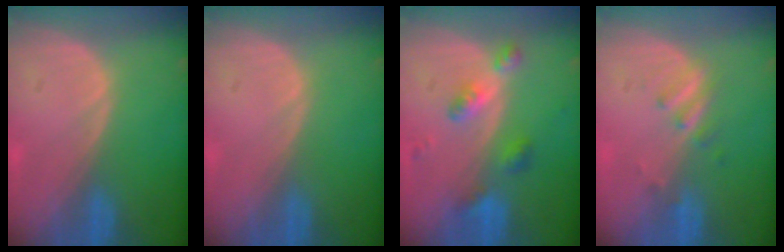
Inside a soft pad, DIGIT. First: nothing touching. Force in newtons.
{"total": 0.0}
{"total": 5.6, "press": 4.9, "slide": 2.7}
{"total": 2.8, "press": 2.6, "slide": 1.2}